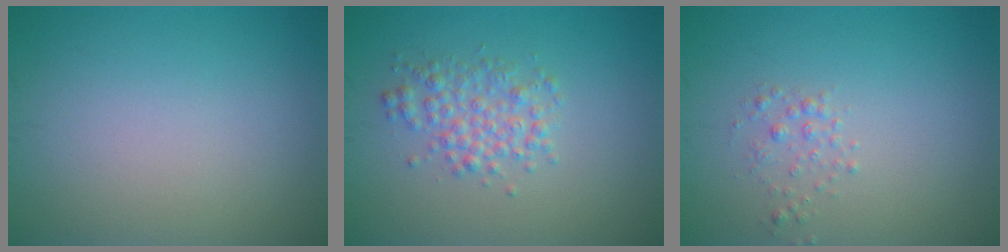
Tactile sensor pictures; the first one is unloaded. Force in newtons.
{"total": 2.8, "press": 2.8, "slide": 0.0}
{"total": 1.1, "press": 1.1, "slide": 0.1}